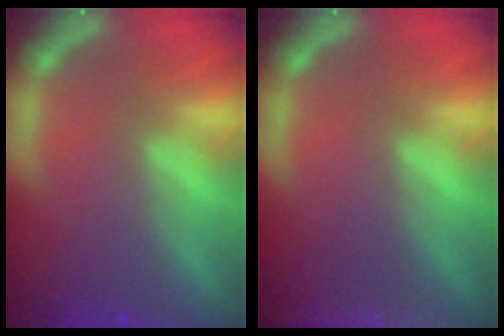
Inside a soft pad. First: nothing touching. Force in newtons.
{"total": 4.0}